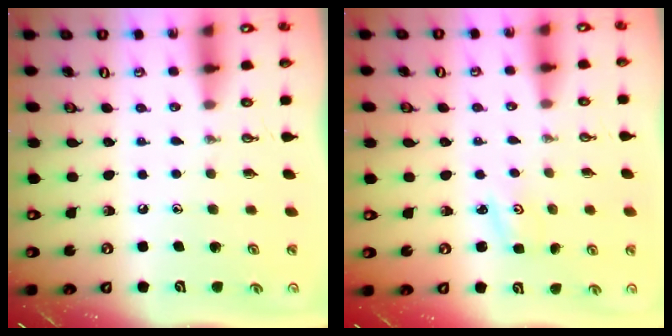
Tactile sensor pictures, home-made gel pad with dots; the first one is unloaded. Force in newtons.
{"total": 2.2, "press": 2.2, "slide": 0.3}